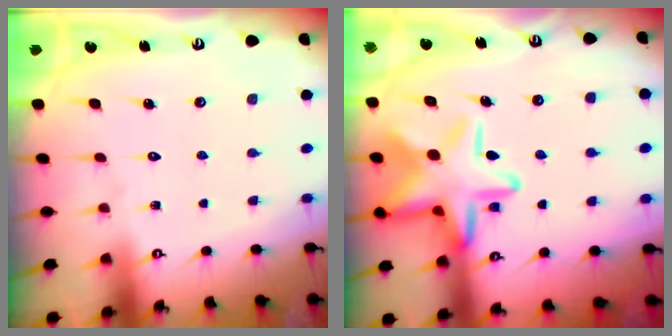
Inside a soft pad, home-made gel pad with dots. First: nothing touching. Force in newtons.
{"total": 17.8, "press": 17.7, "slide": 1.2}